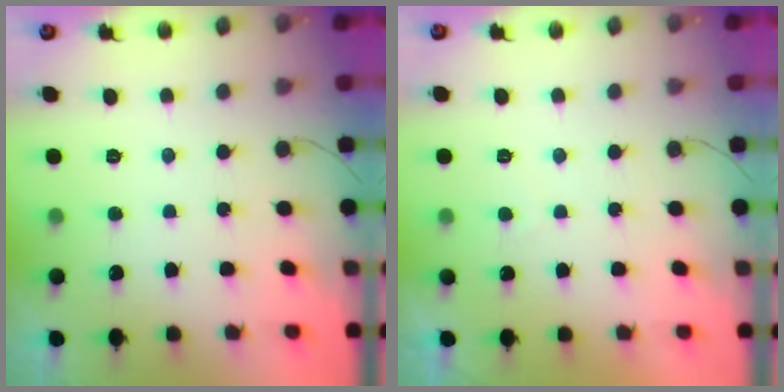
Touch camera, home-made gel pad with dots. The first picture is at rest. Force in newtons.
{"total": 1.0, "press": 0.8, "slide": 0.5}